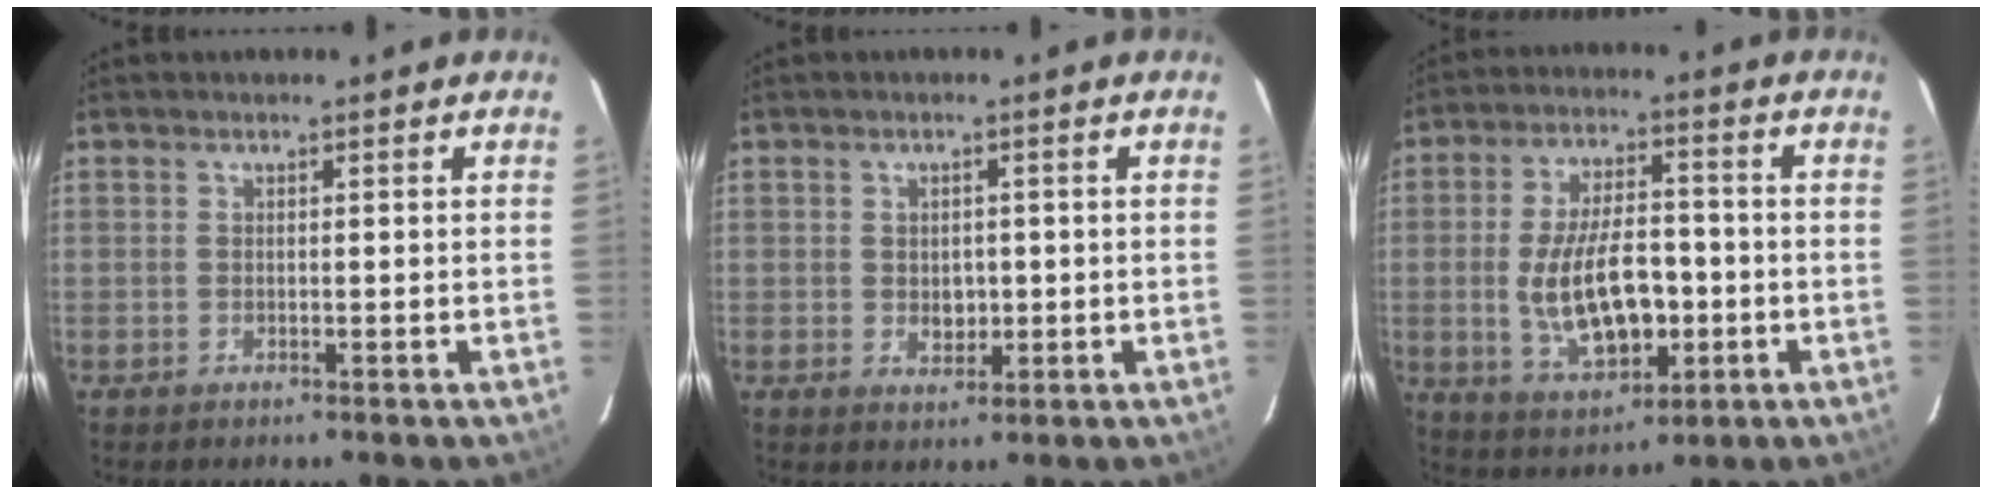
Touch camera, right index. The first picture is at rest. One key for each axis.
{"total": 3.2, "fx": -0.2, "fy": 2.6, "fz": 1.8, "tx": -0.029, "ty": -0.001, "tz": 0.001}
{"total": 14.4, "fx": -2.4, "fy": 6.9, "fz": 12.4, "tx": -0.241, "ty": -0.005, "tz": -0.025}